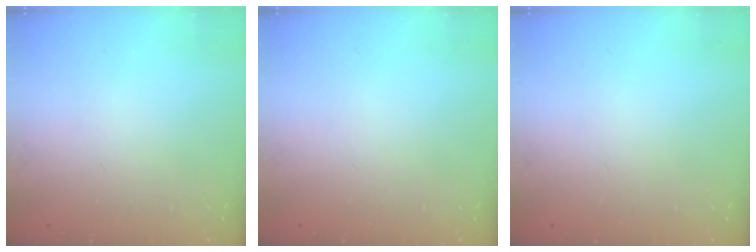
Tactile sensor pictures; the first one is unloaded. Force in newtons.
{"total": 0.0}
{"total": 0.0}